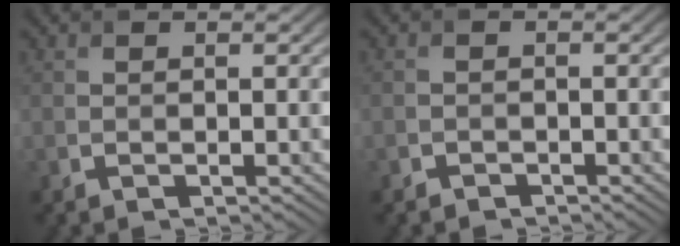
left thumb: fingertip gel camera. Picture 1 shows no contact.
{"total": 1.1, "force": [-0.9, 0.6, -0.1], "torque": [0.007, 0.001, -0.021]}